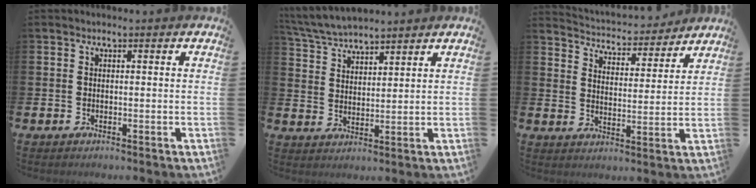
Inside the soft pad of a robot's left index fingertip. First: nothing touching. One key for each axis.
{"total": 5.3, "fx": 5.2, "fy": 0.6, "fz": 0.8, "tx": -0.036, "ty": -0.023, "tz": 0.095}
{"total": 4.4, "fx": 4.3, "fy": 0.9, "fz": 0.1, "tx": -0.018, "ty": -0.038, "tz": 0.068}